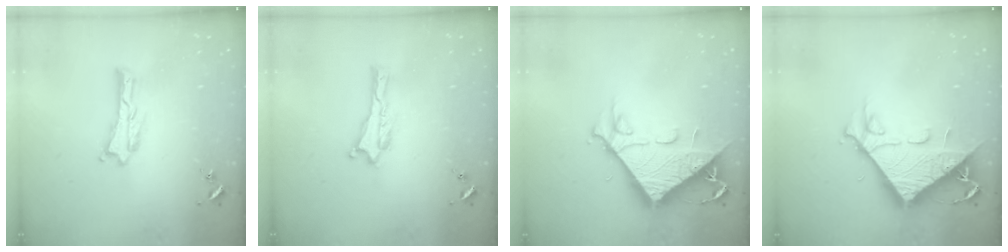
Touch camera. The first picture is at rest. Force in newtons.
{"total": 0.0}
{"total": 11.0, "press": 11.0, "slide": 1.1}
{"total": 11.0, "press": 11.0, "slide": 1.1}